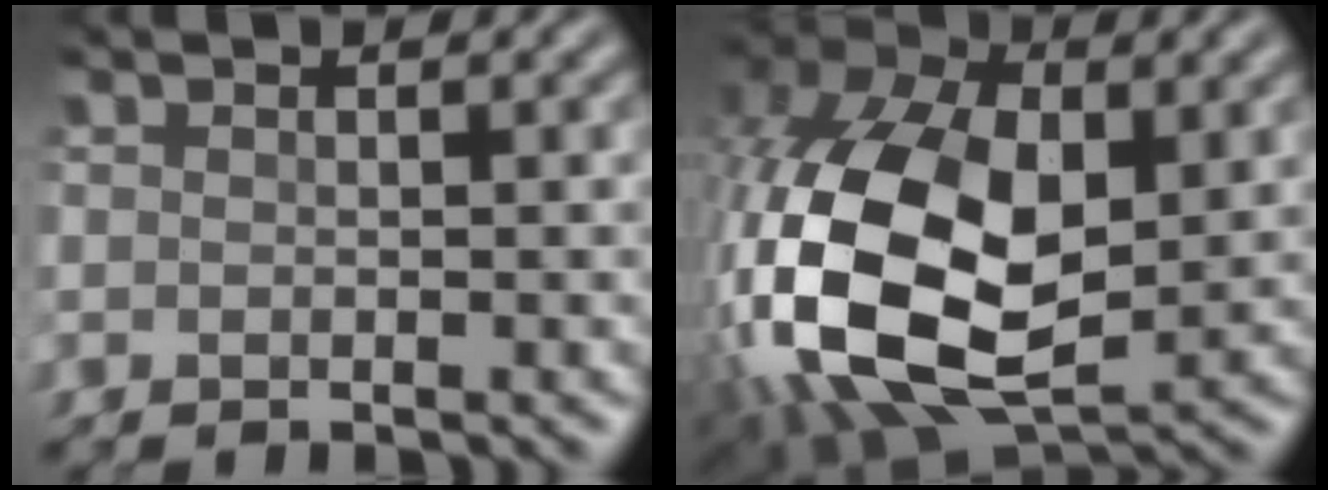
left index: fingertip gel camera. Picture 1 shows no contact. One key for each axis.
{"total": 15.1, "fx": -1.0, "fy": 9.2, "fz": 11.9, "tx": -0.275, "ty": -0.007, "tz": -0.019}